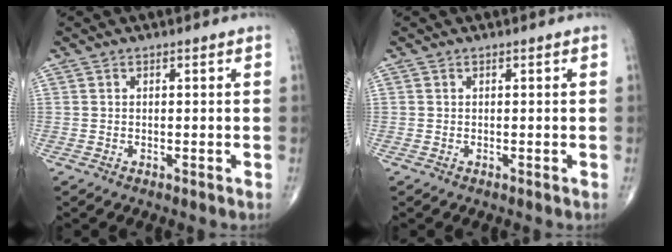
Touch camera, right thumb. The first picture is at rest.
{"total": 0.0}